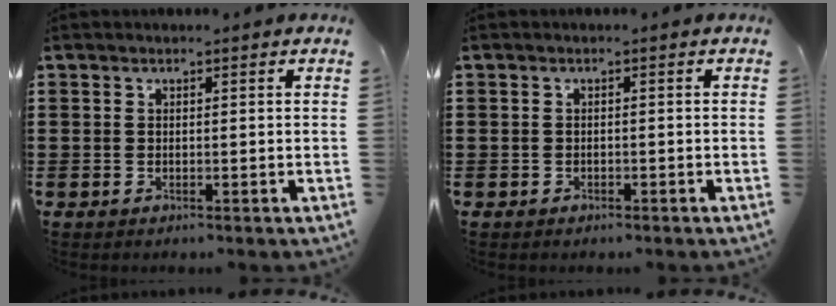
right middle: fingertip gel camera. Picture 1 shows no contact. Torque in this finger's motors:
{"motor_torque": [-0.13, 0.21, -0.01, -0.02]}